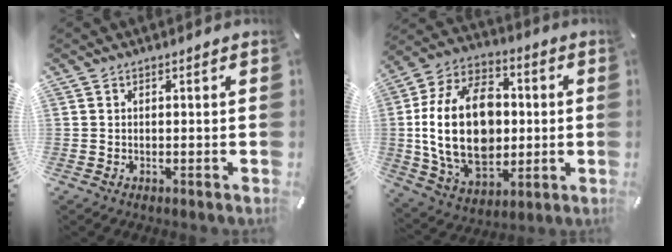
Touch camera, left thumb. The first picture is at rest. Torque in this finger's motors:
{"motor_torque": [1.08, 1.17, 1.34, -0.30, 0.92]}